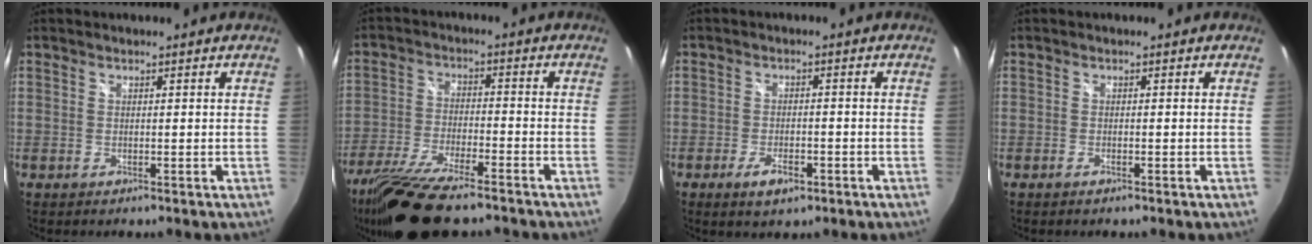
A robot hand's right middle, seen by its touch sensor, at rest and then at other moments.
{"total": 15.3, "force": [-12.2, 2.9, 8.7], "torque": [-0.189, -0.040, -0.222]}
{"total": 4.4, "force": [-2.4, 1.8, 3.3], "torque": [-0.073, -0.007, -0.040]}
{"total": 0.7, "force": [-0.5, 0.2, 0.4], "torque": [-0.008, -0.001, -0.011]}